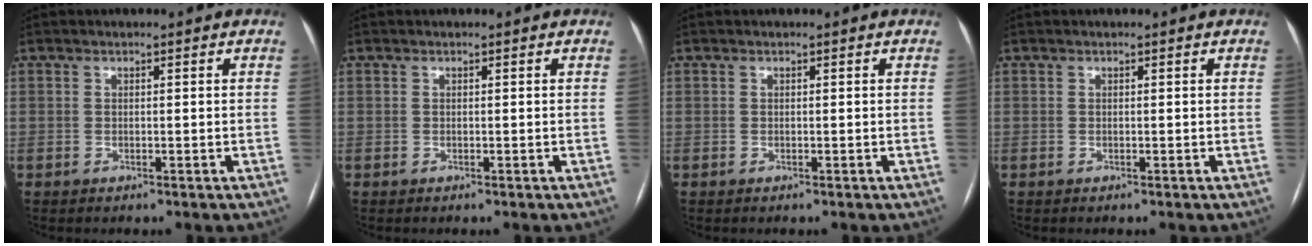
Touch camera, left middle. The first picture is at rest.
{"total": 0.0}
{"total": 0.0}
{"total": 0.0}